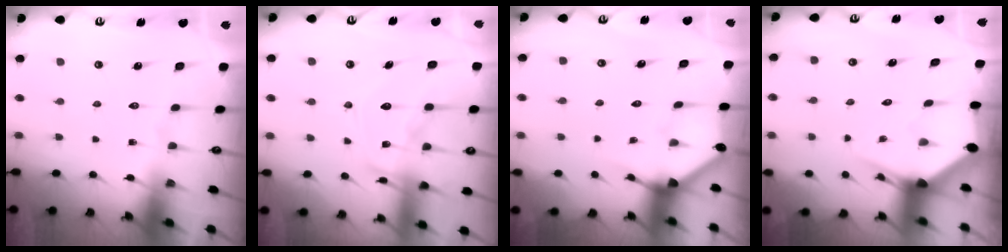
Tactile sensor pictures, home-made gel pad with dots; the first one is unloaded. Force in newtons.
{"total": 15.6, "press": 15.5, "slide": 1.2}
{"total": 2.5, "press": 2.5, "slide": 0.2}
{"total": 3.4, "press": 3.4, "slide": 0.4}